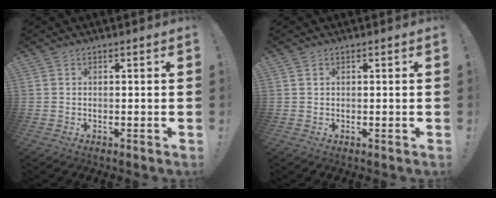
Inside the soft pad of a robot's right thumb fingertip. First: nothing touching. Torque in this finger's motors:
{"motor_torque": [0.02, -0.06, -0.26, -0.06, 0.09]}